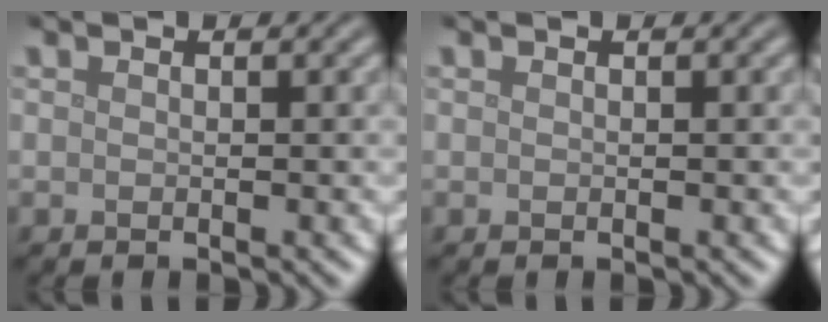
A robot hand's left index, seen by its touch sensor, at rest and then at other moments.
{"total": 0.0}